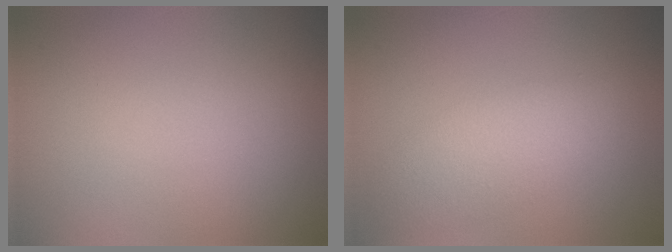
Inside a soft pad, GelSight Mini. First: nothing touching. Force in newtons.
{"total": 3.6, "press": 3.6, "slide": 0.0}